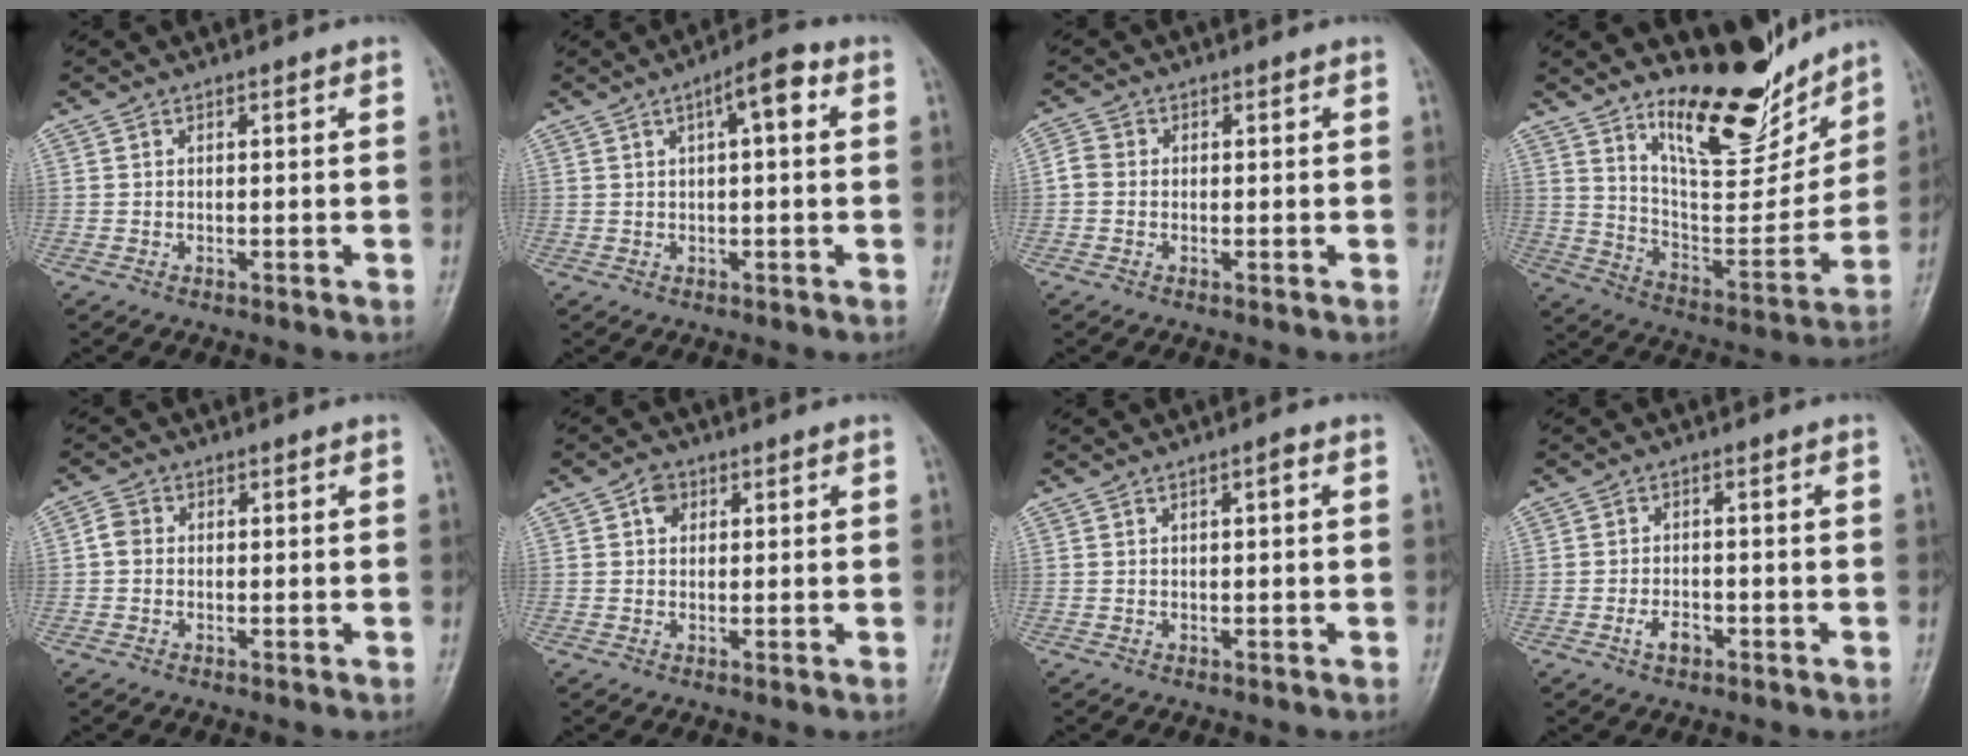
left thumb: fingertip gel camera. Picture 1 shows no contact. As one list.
[{"total": 5.5, "force": [1.6, 1.6, 5.0], "torque": [-0.071, 0.015, 0.016]}, {"total": 2.2, "force": [-0.3, 1.9, 1.1], "torque": [-0.017, 0.004, -0.015]}, {"total": 17.8, "force": [13.8, 6.1, 9.4], "torque": [-0.097, -0.105, 0.235]}, {"total": 2.2, "force": [-0.1, 1.9, 1.2], "torque": [-0.015, 0.004, -0.011]}, {"total": 2.7, "force": [0.9, 2.1, 1.4], "torque": [-0.009, 0.001, 0.011]}, {"total": 1.3, "force": [0.4, 0.3, 1.2], "torque": [-0.019, 0.003, 0.004]}, {"total": 2.9, "force": [-1.3, 1.7, 1.9], "torque": [-0.031, 0.008, -0.023]}]